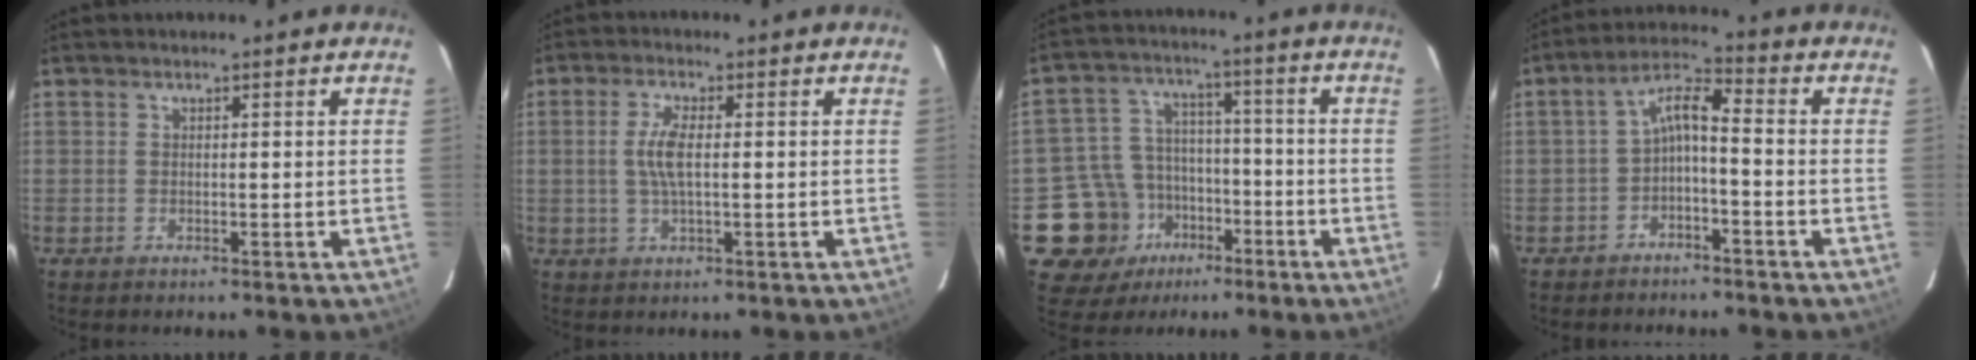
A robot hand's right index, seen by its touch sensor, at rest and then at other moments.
{"total": 4.9, "force": [0.2, 1.4, 4.7], "torque": [-0.094, 0.001, 0.005]}
{"total": 12.5, "force": [-6.4, 10.1, 3.3], "torque": [-0.098, 0.032, -0.092]}
{"total": 5.2, "force": [-2.4, 1.5, 4.3], "torque": [-0.101, 0.019, -0.045]}